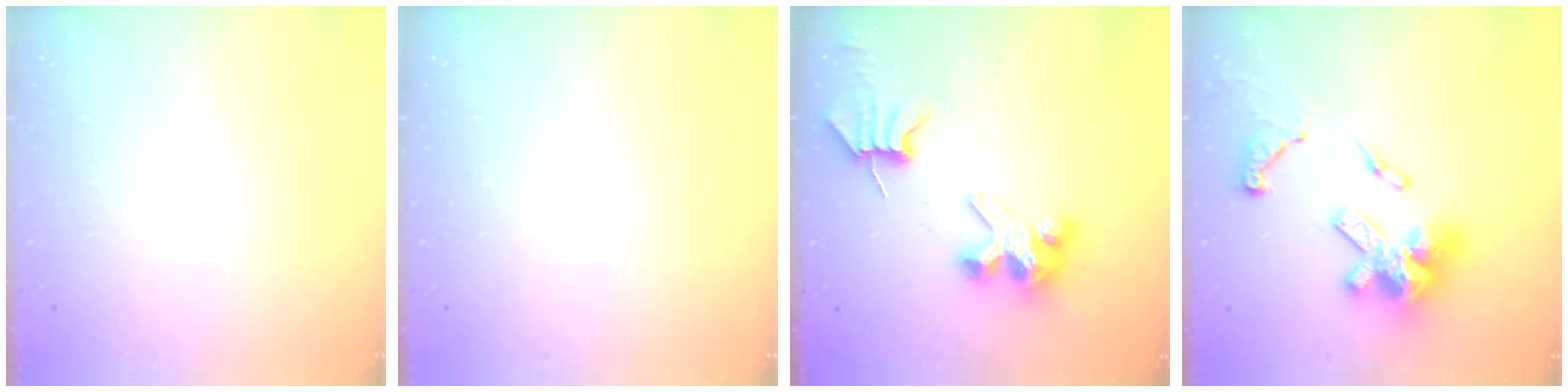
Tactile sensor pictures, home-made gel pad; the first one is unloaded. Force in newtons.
{"total": 0.0}
{"total": 6.6, "press": 6.6, "slide": 0.7}
{"total": 17.8, "press": 17.7, "slide": 1.7}